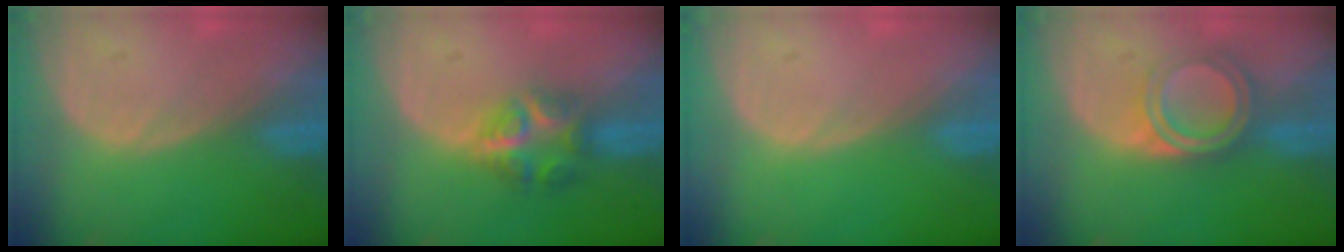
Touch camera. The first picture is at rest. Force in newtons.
{"total": 5.8, "press": 5.6, "slide": 1.5}
{"total": 0.0}
{"total": 5.8, "press": 5.0, "slide": 2.8}